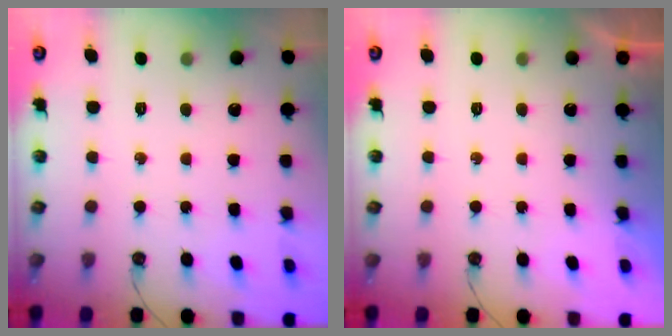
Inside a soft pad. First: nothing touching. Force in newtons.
{"total": 0.0}